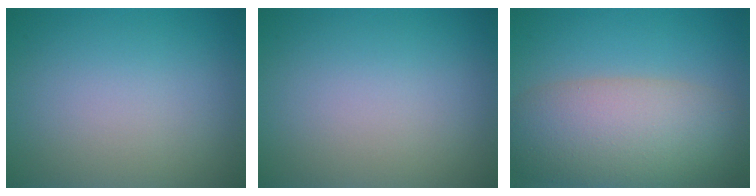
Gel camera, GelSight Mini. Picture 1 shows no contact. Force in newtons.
{"total": 0.0}
{"total": 8.7, "press": 8.7, "slide": 0.7}